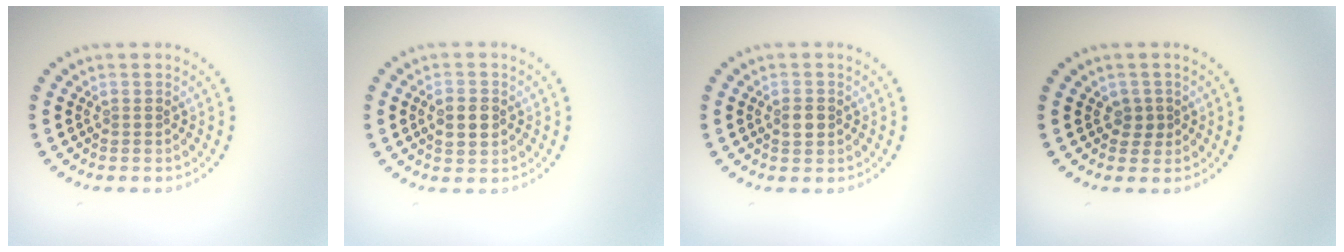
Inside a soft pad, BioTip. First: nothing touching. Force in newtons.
{"total": 2.5, "press": 2.5, "slide": 0.1}
{"total": 1.5, "press": 1.5, "slide": 0.2}
{"total": 1.3, "press": 1.0, "slide": 0.8}